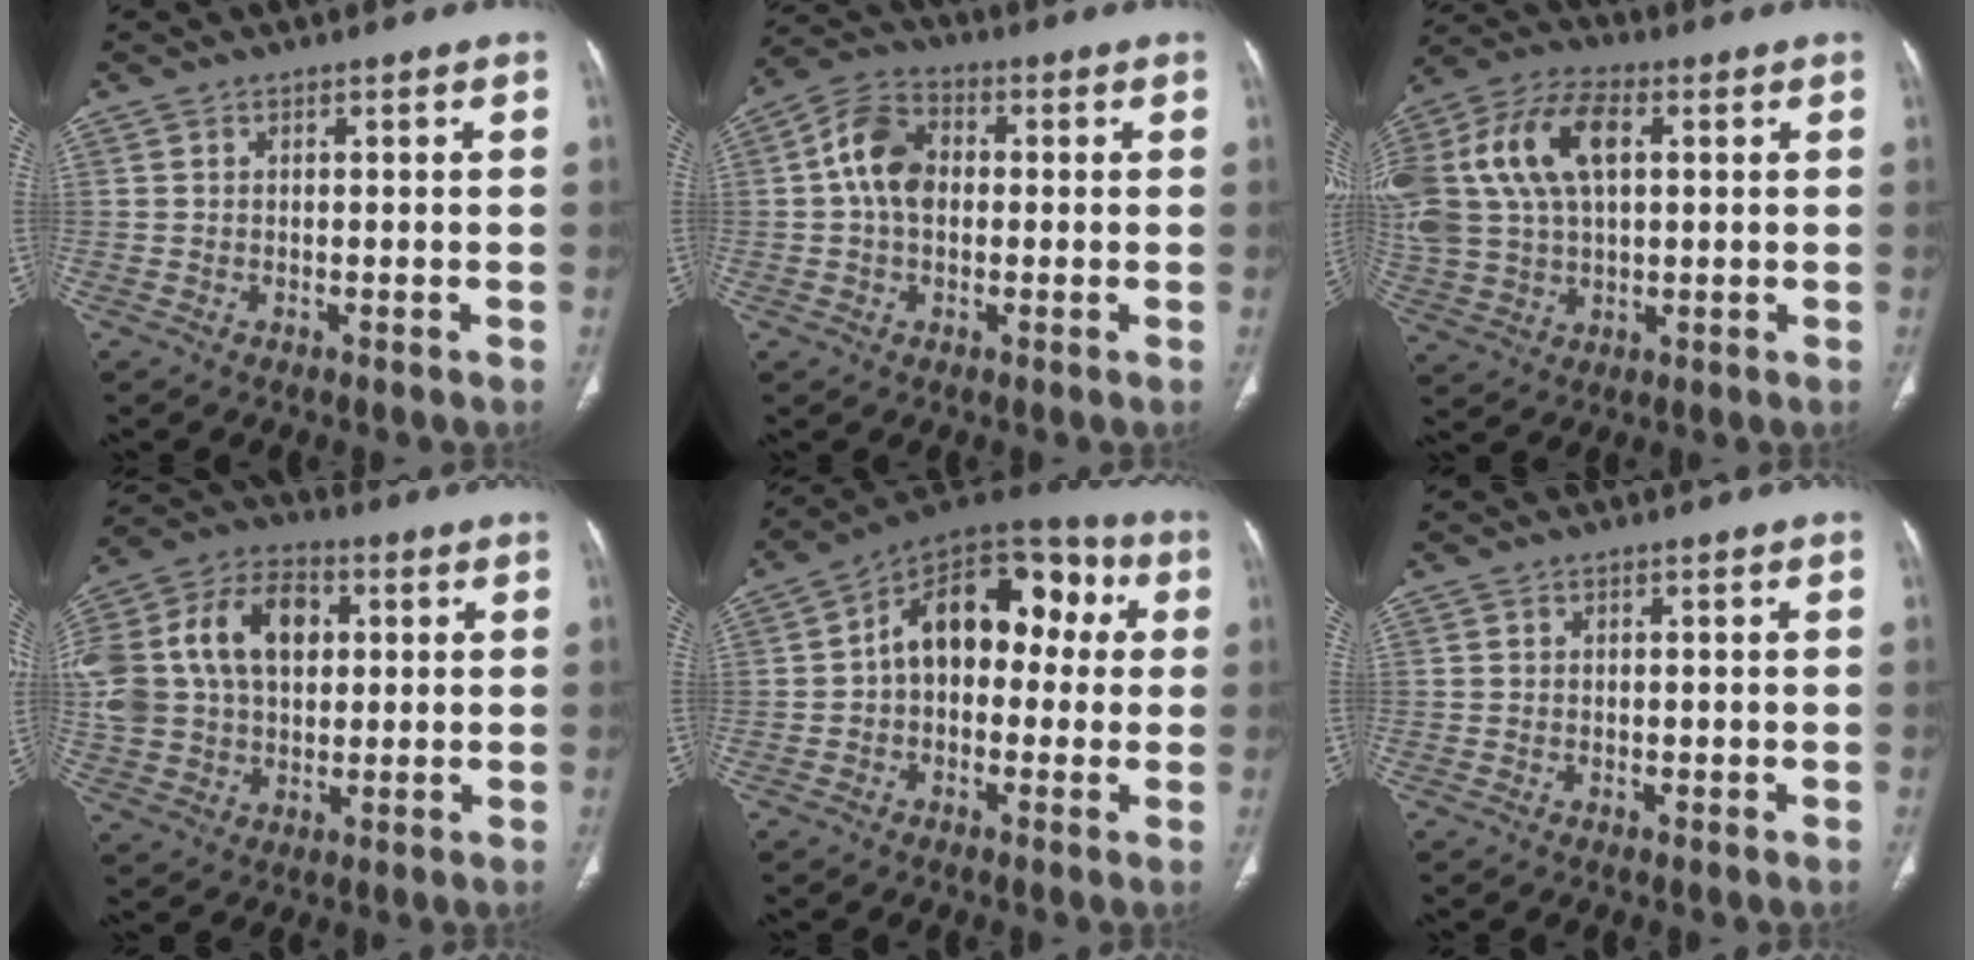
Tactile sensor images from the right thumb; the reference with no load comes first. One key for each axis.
{"total": 9.2, "fx": 0.6, "fy": 6.5, "fz": 6.5, "tx": -0.112, "ty": 0.023, "tz": 0.003}
{"total": 22.6, "fx": 5.6, "fy": 13.6, "fz": 17.1, "tx": -0.391, "ty": 0.029, "tz": 0.104}
{"total": 26.8, "fx": 5.8, "fy": 19.0, "fz": 18.0, "tx": -0.405, "ty": 0.058, "tz": 0.116}
{"total": 17.2, "fx": 2.0, "fy": 11.1, "fz": 13.0, "tx": -0.145, "ty": 0.055, "tz": 0.016}
{"total": 0.5, "fx": -0.2, "fy": 0.3, "fz": 0.4, "tx": -0.005, "ty": 0.000, "tz": -0.004}